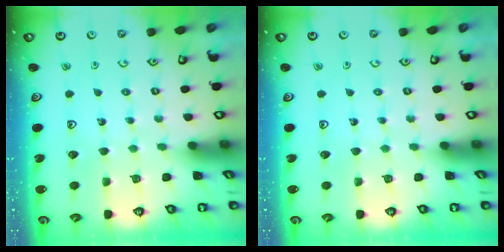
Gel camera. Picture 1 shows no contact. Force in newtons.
{"total": 0.0}